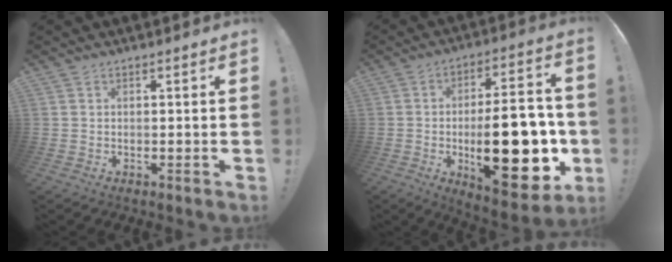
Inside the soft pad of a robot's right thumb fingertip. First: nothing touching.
{"total": 28.0, "force": [-5.0, 11.6, 25.0], "torque": [-0.384, 0.022, -0.065]}